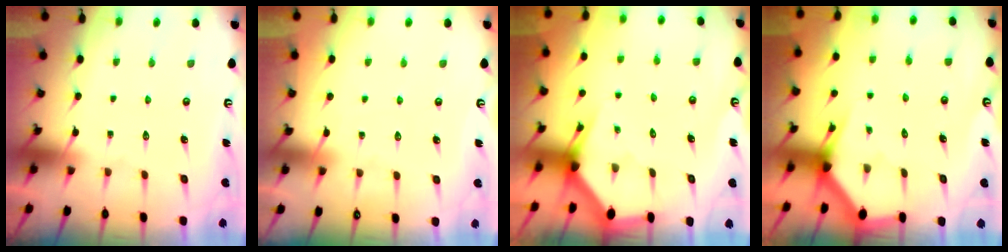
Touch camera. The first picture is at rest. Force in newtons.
{"total": 3.9, "press": 3.8, "slide": 0.5}
{"total": 2.9, "press": 2.9, "slide": 0.1}
{"total": 2.9, "press": 2.9, "slide": 0.1}